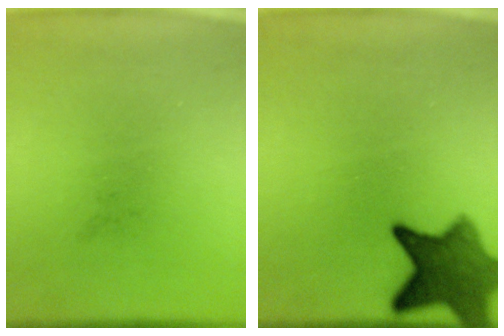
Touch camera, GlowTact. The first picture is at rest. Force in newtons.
{"total": 9.3}